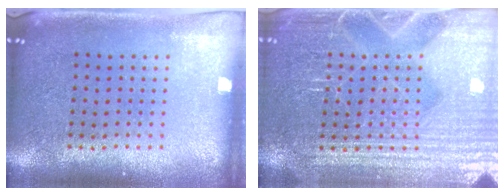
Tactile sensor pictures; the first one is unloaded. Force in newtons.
{"total": 4.5, "press": 4.4, "slide": 0.9}